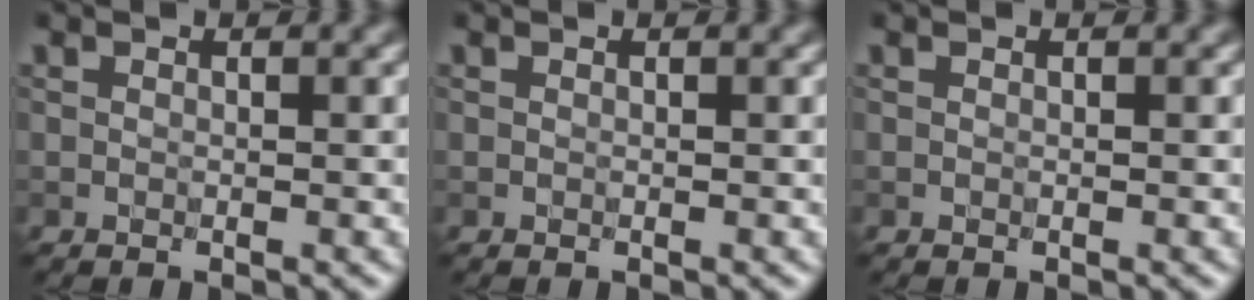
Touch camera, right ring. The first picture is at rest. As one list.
[{"total": 0.0}, {"total": 0.0}]